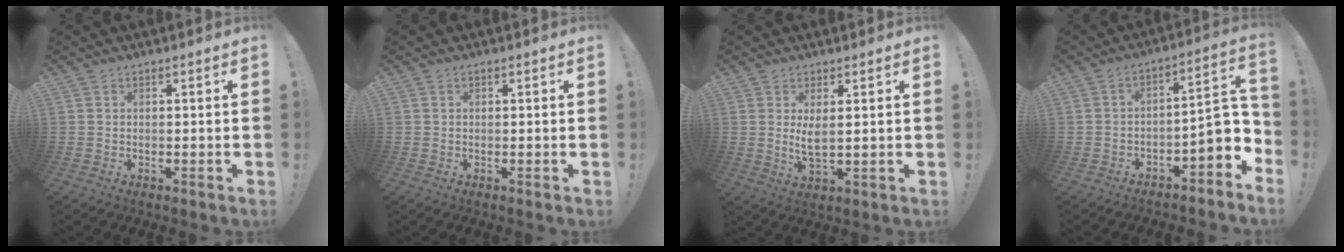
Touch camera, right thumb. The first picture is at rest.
{"total": 0.0}
{"total": 5.1, "force": [1.5, 1.4, 4.7], "torque": [-0.073, -0.020, 0.024]}
{"total": 10.0, "force": [-2.0, 4.4, 8.7], "torque": [-0.104, 0.002, -0.033]}